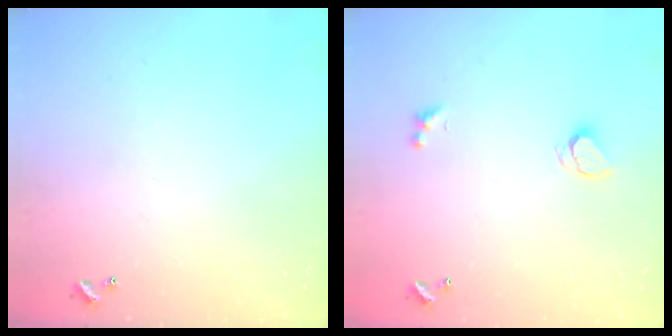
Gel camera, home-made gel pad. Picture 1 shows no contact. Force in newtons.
{"total": 1.8, "press": 1.7, "slide": 0.3}